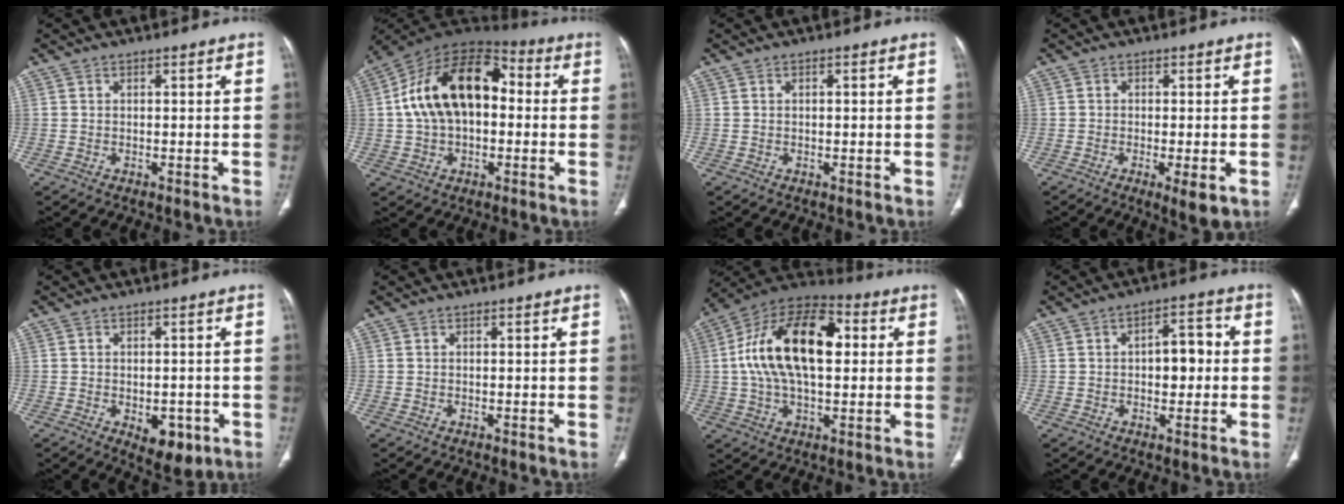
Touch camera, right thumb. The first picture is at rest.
{"total": 19.3, "force": [1.7, 11.9, 15.1], "torque": [-0.249, 0.041, 0.022]}
{"total": 0.6, "force": [0.1, 0.2, 0.6], "torque": [-0.009, 0.002, 0.002]}
{"total": 4.6, "force": [-1.6, 1.2, 4.1], "torque": [-0.068, -0.012, -0.024]}
{"total": 6.9, "force": [-2.4, 3.8, 5.2], "torque": [-0.051, 0.003, -0.017]}
{"total": 0.0}
{"total": 21.2, "force": [2.9, 11.5, 17.5], "torque": [-0.298, 0.026, 0.041]}
{"total": 6.9, "force": [0.3, 3.8, 5.7], "torque": [-0.059, 0.021, -0.002]}